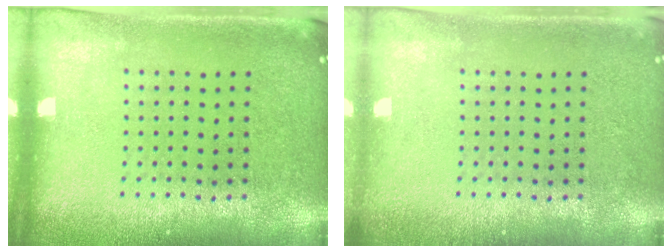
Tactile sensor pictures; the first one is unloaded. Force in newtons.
{"total": 0.8, "press": 0.8, "slide": 0.1}